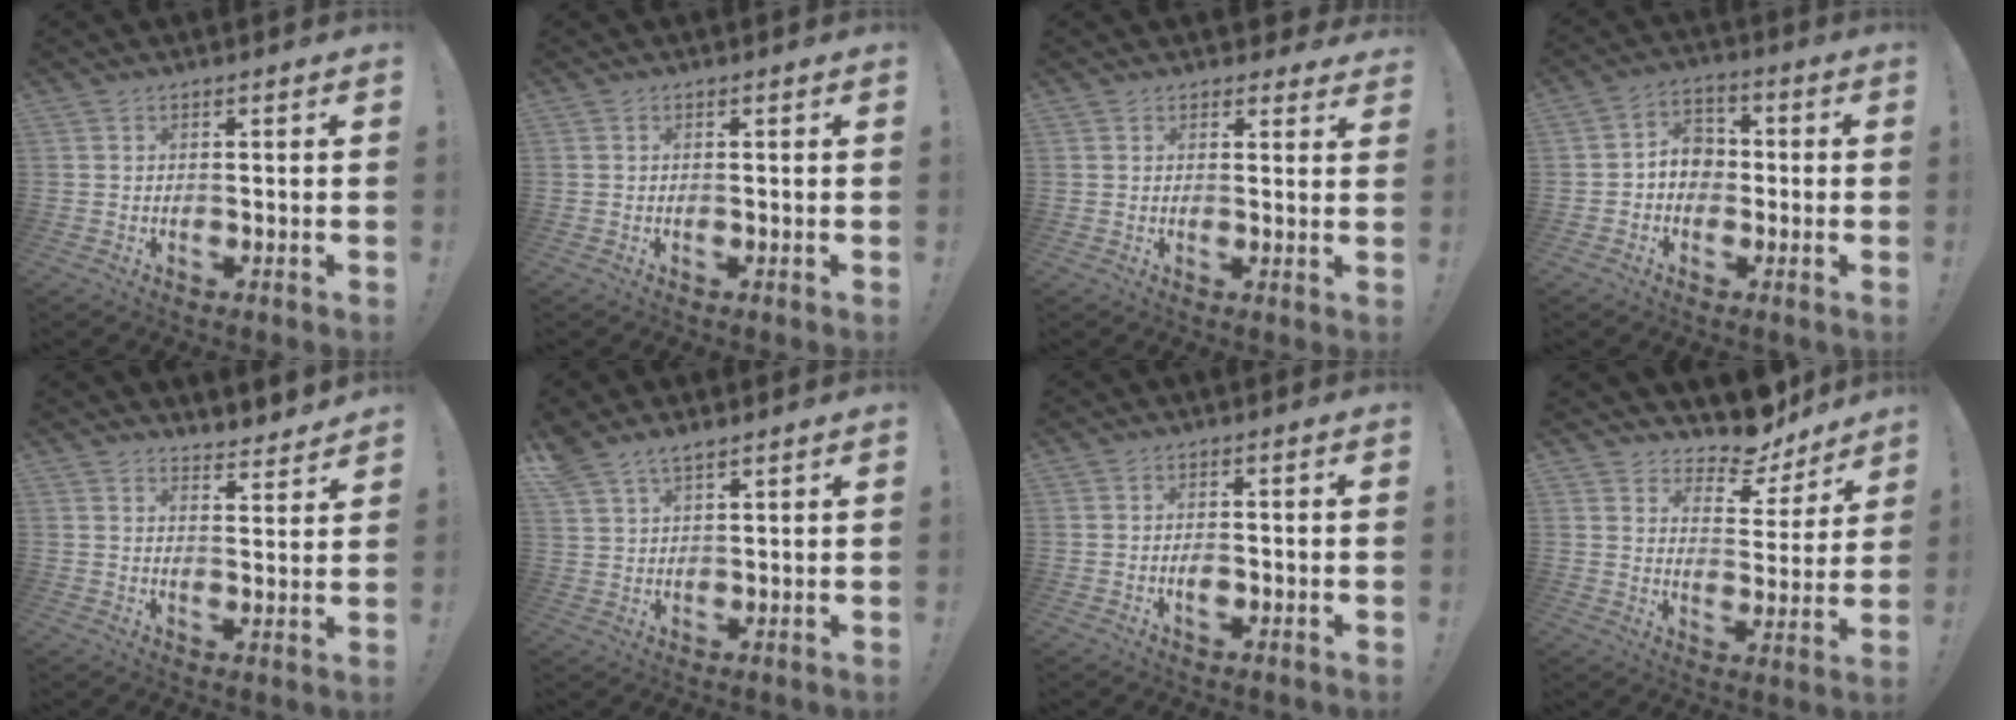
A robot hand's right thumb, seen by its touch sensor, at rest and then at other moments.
{"total": 0.0}
{"total": 2.6, "force": [1.7, 1.9, 0.6], "torque": [0.003, -0.010, 0.029]}
{"total": 7.5, "force": [-0.5, 6.5, 3.6], "torque": [-0.052, 0.015, -0.005]}
{"total": 4.4, "force": [4.1, 0.9, 1.2], "torque": [0.001, -0.047, 0.070]}
{"total": 5.2, "force": [4.2, 2.2, 2.1], "torque": [-0.036, -0.022, 0.080]}
{"total": 2.0, "force": [-0.9, 1.1, 1.4], "torque": [-0.025, 0.003, -0.015]}
{"total": 9.1, "force": [8.3, 3.3, 1.6], "torque": [-0.011, -0.087, 0.145]}